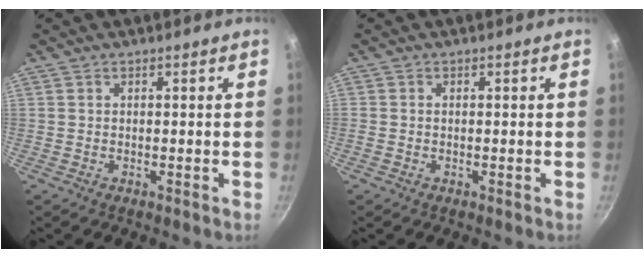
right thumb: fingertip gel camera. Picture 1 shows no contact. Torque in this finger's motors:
{"motor_torque": [-0.02, -0.02, -0.02, 0.45, -0.03]}